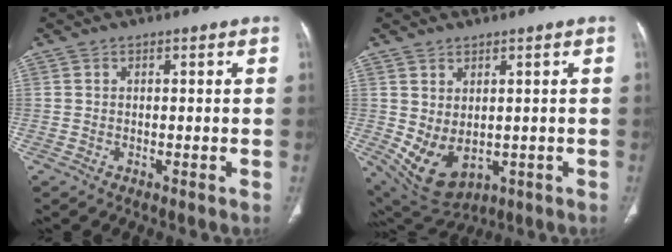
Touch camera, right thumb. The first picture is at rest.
{"total": 8.7, "force": [-0.6, 5.6, 6.7], "torque": [-0.110, -0.005, 0.022]}